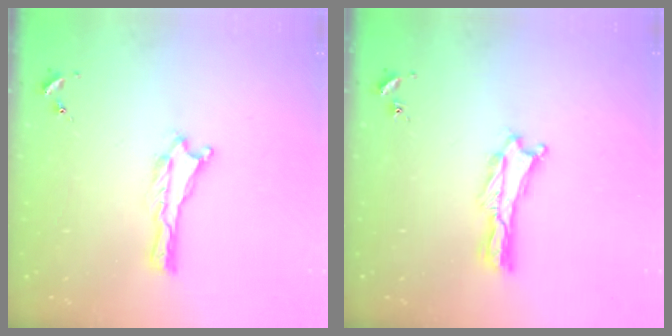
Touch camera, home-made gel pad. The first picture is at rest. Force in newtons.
{"total": 0.7, "press": 0.6, "slide": 0.2}